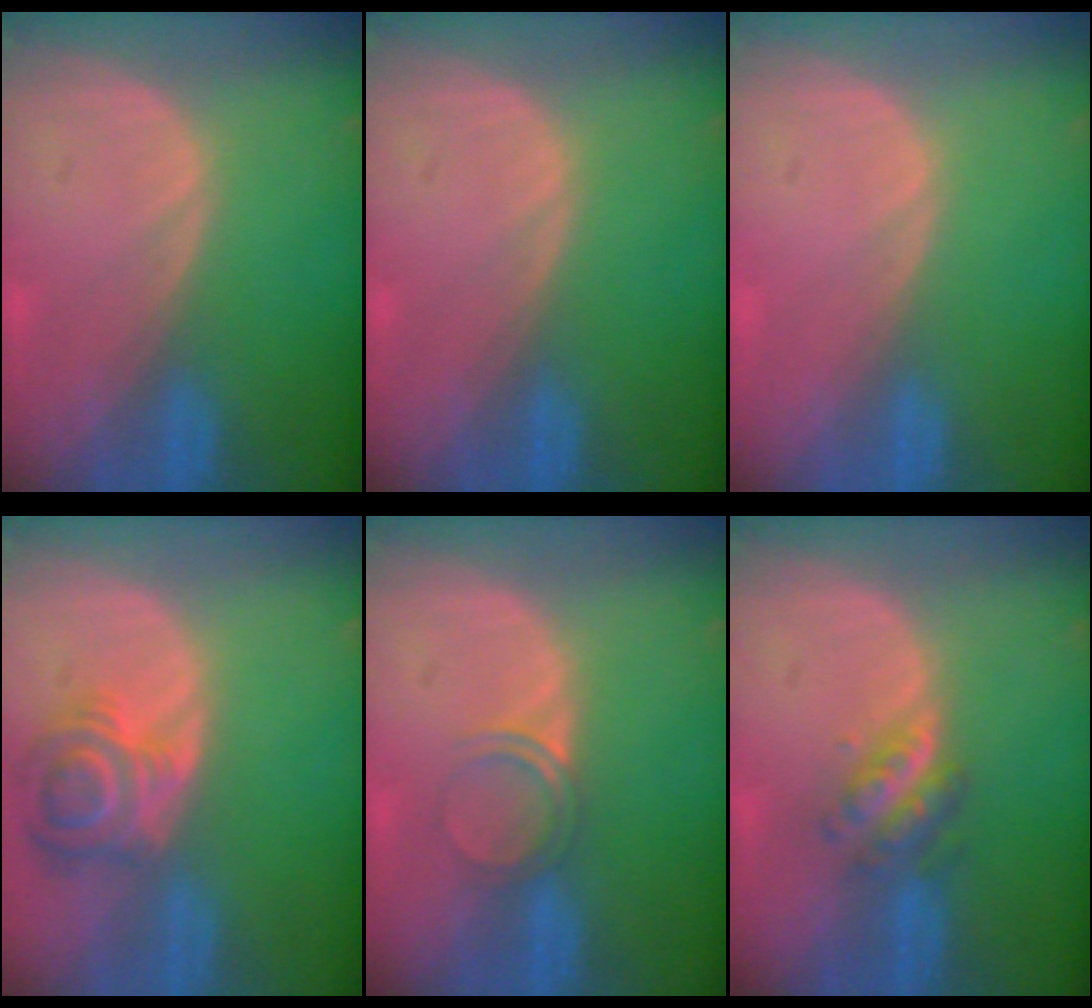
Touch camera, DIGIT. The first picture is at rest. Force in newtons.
{"total": 0.0}
{"total": 0.0}
{"total": 6.1, "press": 6.1, "slide": 0.3}
{"total": 2.9, "press": 2.6, "slide": 1.1}
{"total": 4.7, "press": 4.3, "slide": 2.0}